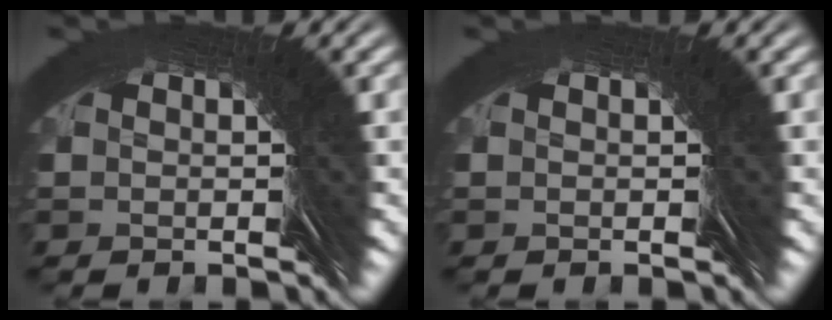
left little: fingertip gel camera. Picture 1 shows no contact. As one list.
[{"total": 0.0}]